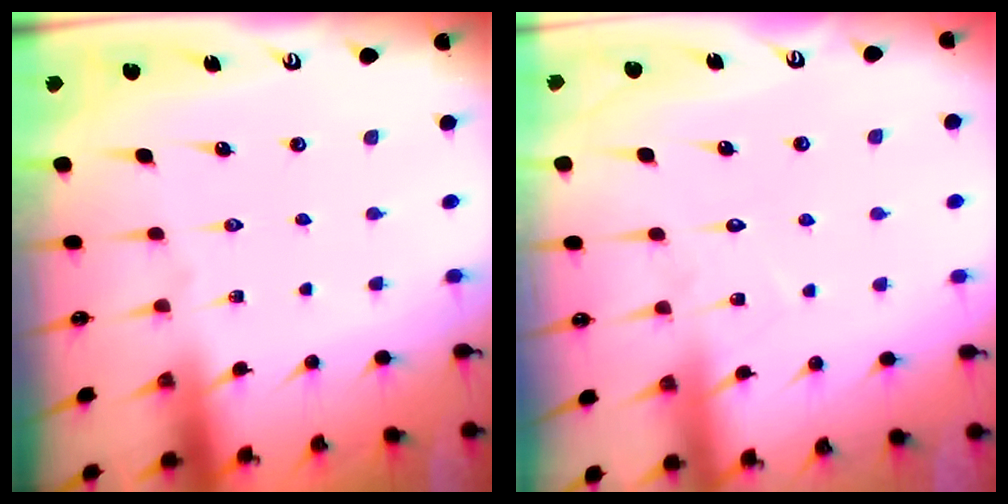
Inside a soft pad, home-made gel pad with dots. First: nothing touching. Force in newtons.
{"total": 5.7, "press": 5.7, "slide": 0.6}